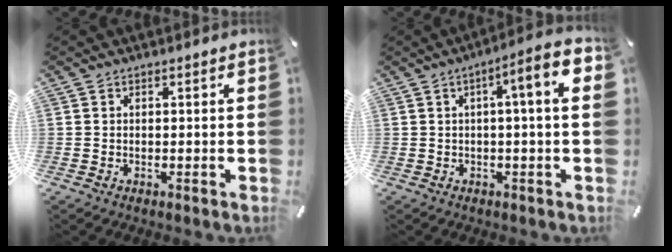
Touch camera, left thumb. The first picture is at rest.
{"total": 8.7, "force": [1.7, 1.3, 8.4], "torque": [-0.123, -0.010, 0.020]}